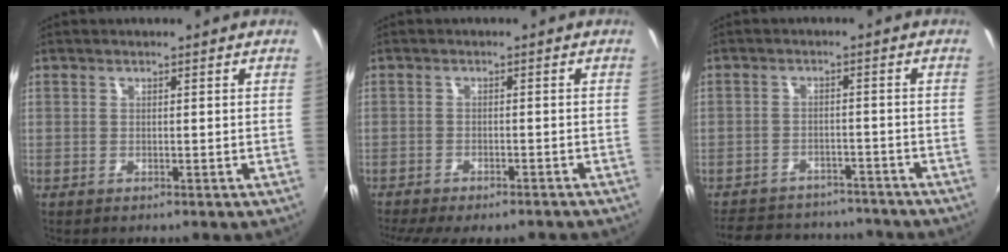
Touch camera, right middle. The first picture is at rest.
{"total": 8.8, "force": [-7.5, 1.7, 4.4], "torque": [-0.101, -0.034, -0.116]}
{"total": 15.2, "force": [-13.0, 6.1, 4.8], "torque": [-0.118, 0.026, -0.174]}